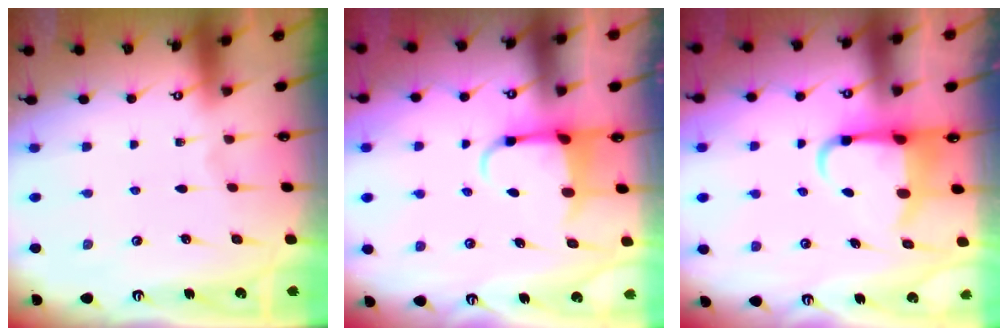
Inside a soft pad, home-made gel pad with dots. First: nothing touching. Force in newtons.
{"total": 3.8, "press": 3.7, "slide": 1.0}
{"total": 5.9, "press": 5.8, "slide": 1.1}